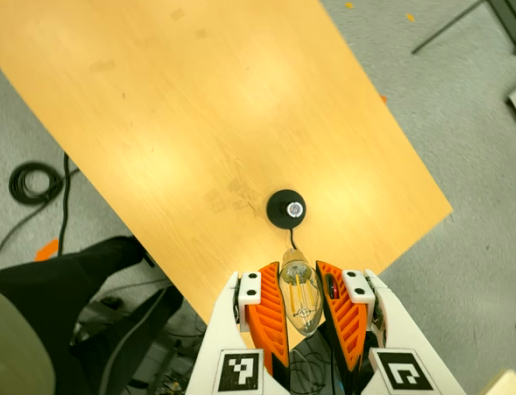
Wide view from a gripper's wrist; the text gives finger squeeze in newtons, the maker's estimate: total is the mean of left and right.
{"total": 18.9, "left": 20.2, "right": 17.6}